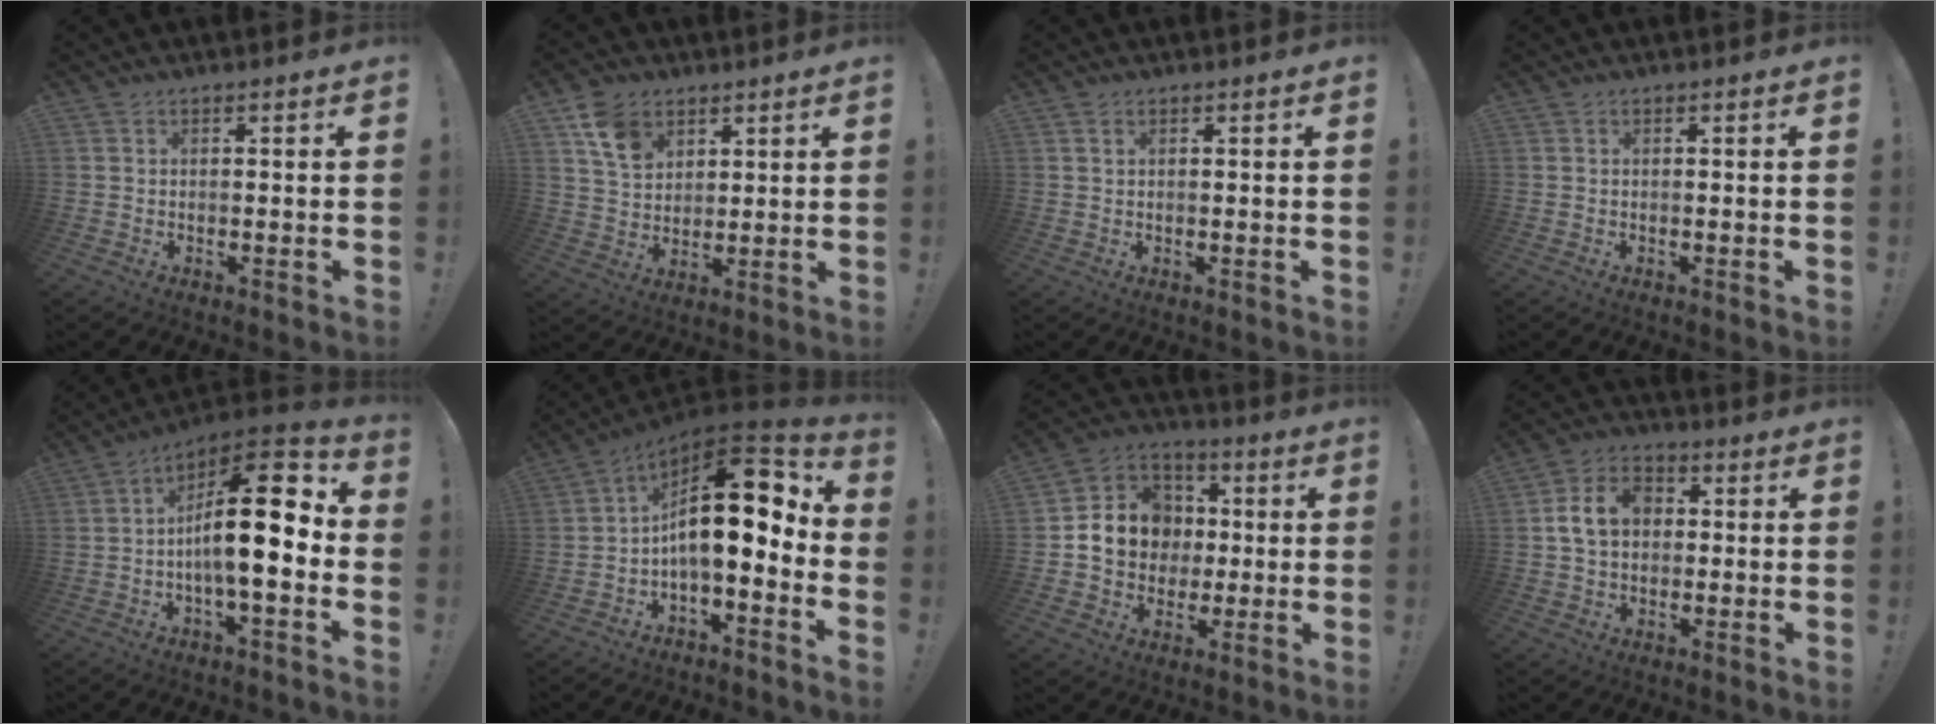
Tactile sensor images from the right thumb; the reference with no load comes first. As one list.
[{"total": 10.2, "force": [5.8, 7.0, 4.6], "torque": [-0.071, -0.023, 0.112]}, {"total": 0.9, "force": [0.5, 0.4, 0.6], "torque": [-0.006, -0.002, 0.008]}, {"total": 0.0}, {"total": 18.7, "force": [0.1, 5.9, 17.8], "torque": [-0.270, 0.002, -0.001]}, {"total": 17.2, "force": [3.0, 6.9, 15.5], "torque": [-0.262, -0.013, 0.049]}, {"total": 13.5, "force": [0.0, 12.1, 6.0], "torque": [-0.083, 0.012, 0.011]}, {"total": 10.4, "force": [1.1, 8.0, 6.6], "torque": [-0.113, 0.018, 0.025]}]